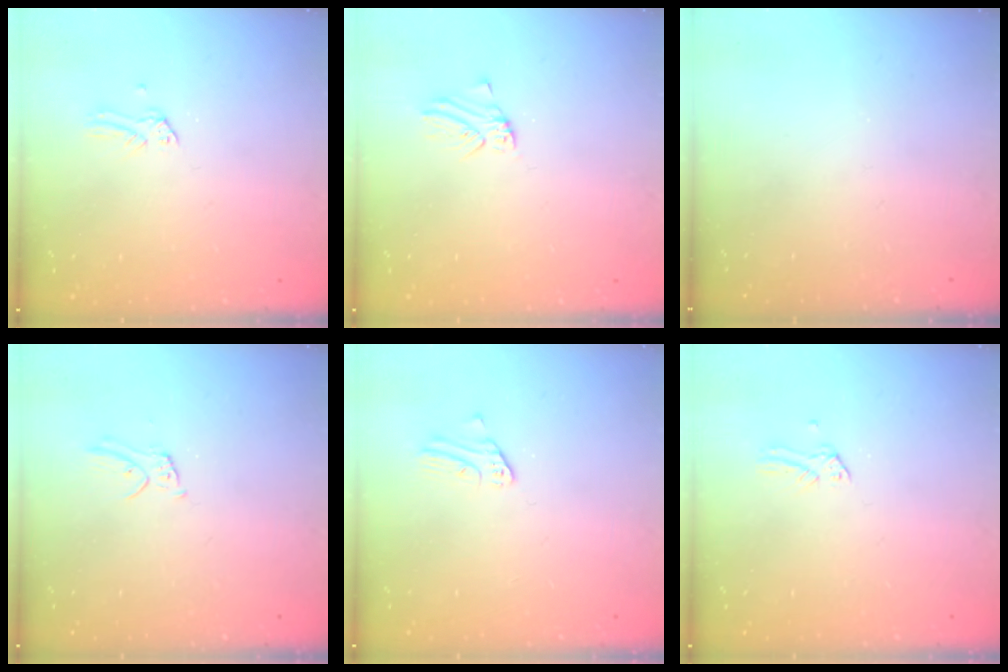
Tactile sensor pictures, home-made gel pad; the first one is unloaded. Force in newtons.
{"total": 0.0}
{"total": 0.0}
{"total": 5.2, "press": 5.2, "slide": 0.5}
{"total": 2.3, "press": 2.3, "slide": 0.2}
{"total": 0.0}